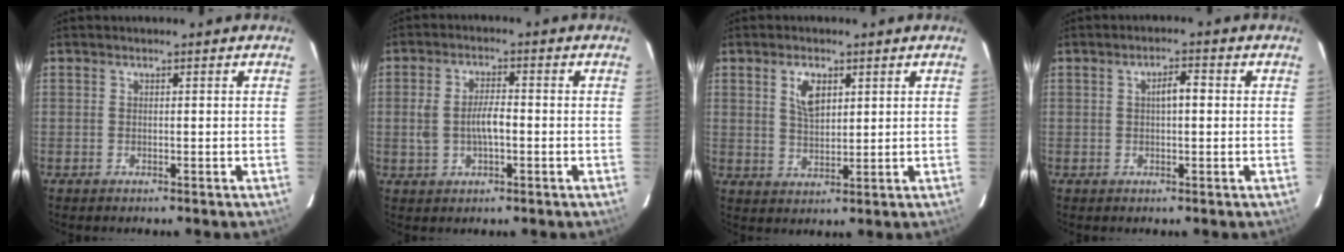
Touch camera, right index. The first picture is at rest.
{"total": 5.9, "force": [-0.8, 2.7, 5.1], "torque": [-0.104, 0.006, -0.010]}
{"total": 5.2, "force": [2.2, 2.7, 3.9], "torque": [-0.069, 0.005, 0.044]}
{"total": 3.1, "force": [0.4, 1.1, 2.8], "torque": [-0.050, 0.011, 0.007]}